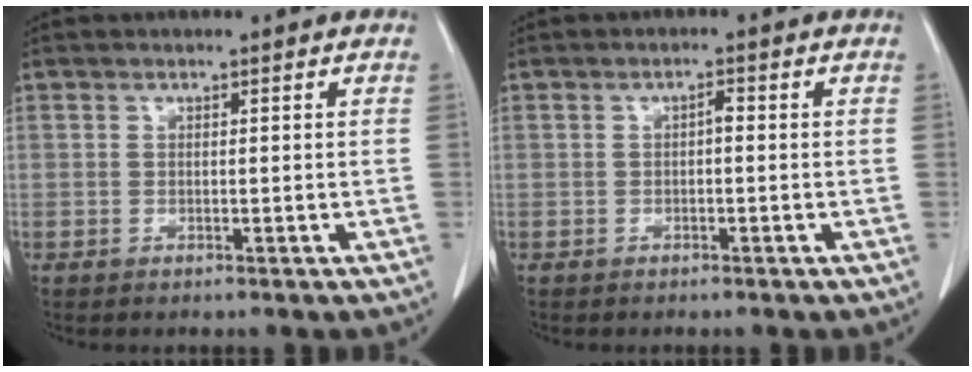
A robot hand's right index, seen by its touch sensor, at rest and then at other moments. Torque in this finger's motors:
{"motor_torque": [0.31, -0.18, 0.15, 0.03]}